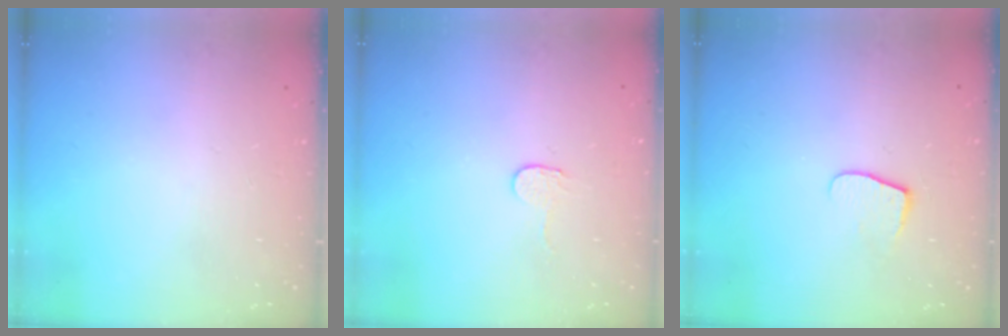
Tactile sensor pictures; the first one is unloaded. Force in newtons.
{"total": 2.7, "press": 2.7, "slide": 0.2}
{"total": 5.4, "press": 5.4, "slide": 0.5}